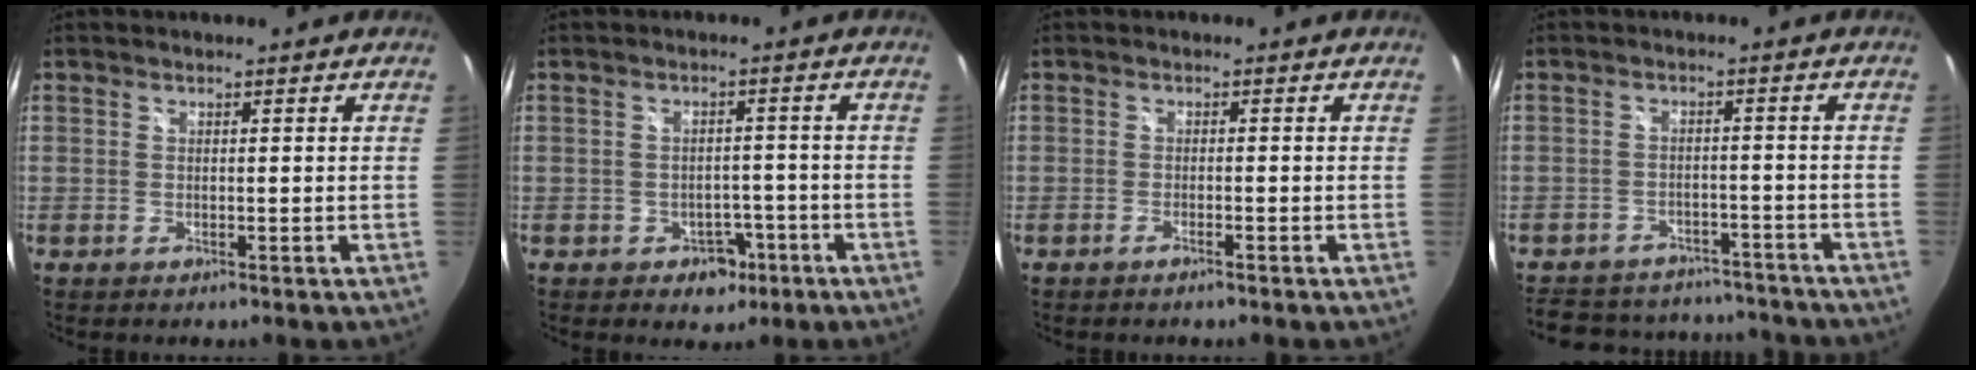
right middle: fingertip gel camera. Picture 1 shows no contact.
{"total": 4.5, "force": [-2.4, 3.5, 1.5], "torque": [-0.033, 0.008, -0.022]}
{"total": 1.4, "force": [-1.2, 0.0, 0.6], "torque": [-0.017, -0.001, -0.022]}
{"total": 19.6, "force": [-16.5, 8.3, 6.4], "torque": [-0.148, 0.030, -0.210]}